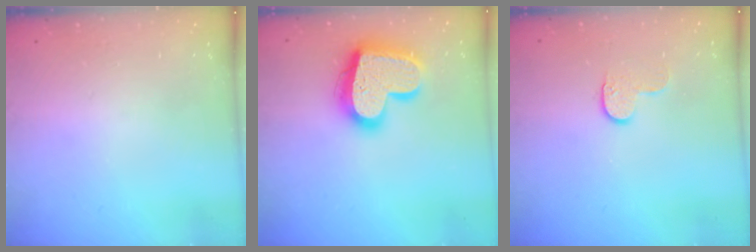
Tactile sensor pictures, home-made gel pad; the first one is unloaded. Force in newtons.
{"total": 20.4, "press": 20.3, "slide": 1.7}
{"total": 5.6, "press": 5.6, "slide": 0.5}